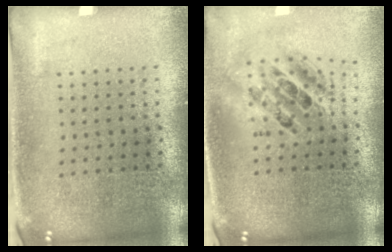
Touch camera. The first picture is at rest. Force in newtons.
{"total": 1.8, "press": 1.5, "slide": 1.1}